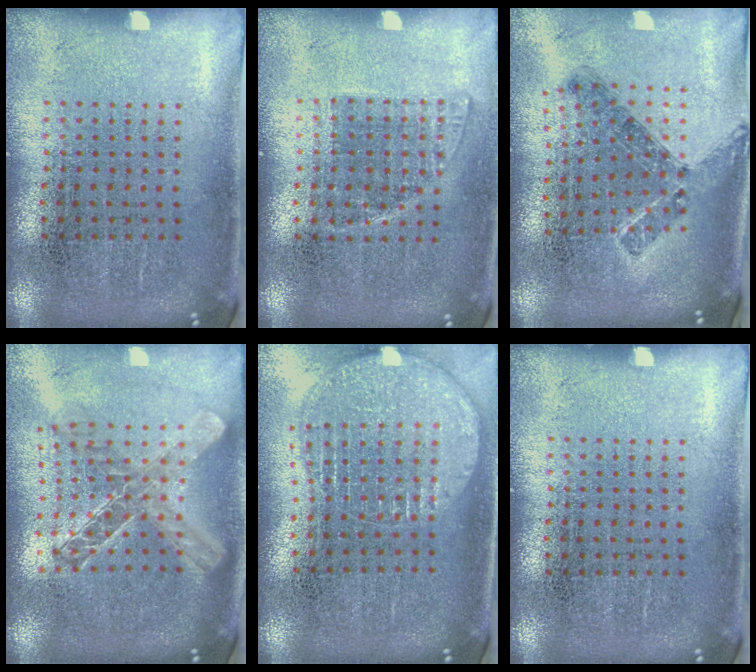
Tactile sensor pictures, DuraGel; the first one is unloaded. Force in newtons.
{"total": 1.1, "press": 0.9, "slide": 0.5}
{"total": 0.8, "press": 0.7, "slide": 0.3}
{"total": 1.8, "press": 1.5, "slide": 1.0}
{"total": 1.6, "press": 1.4, "slide": 0.8}
{"total": 0.0}